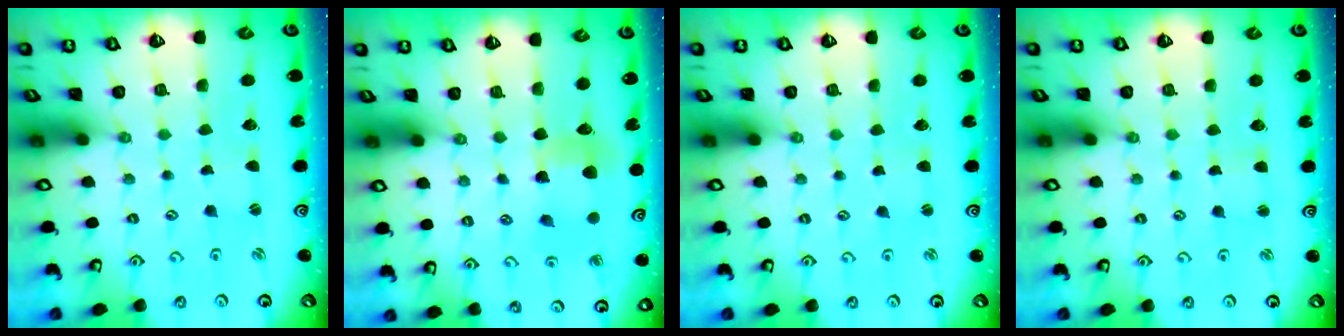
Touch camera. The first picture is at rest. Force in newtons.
{"total": 7.4, "press": 7.4, "slide": 0.8}
{"total": 1.9, "press": 1.9, "slide": 0.2}
{"total": 1.9, "press": 1.9, "slide": 0.3}